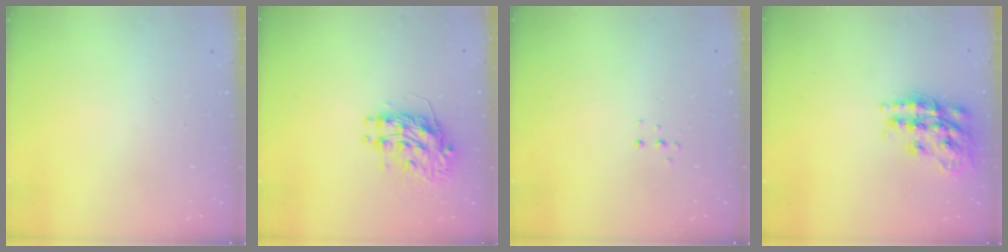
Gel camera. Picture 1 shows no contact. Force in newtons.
{"total": 10.4, "press": 10.4, "slide": 0.9}
{"total": 3.4, "press": 3.3, "slide": 0.8}
{"total": 18.8, "press": 18.7, "slide": 1.2}